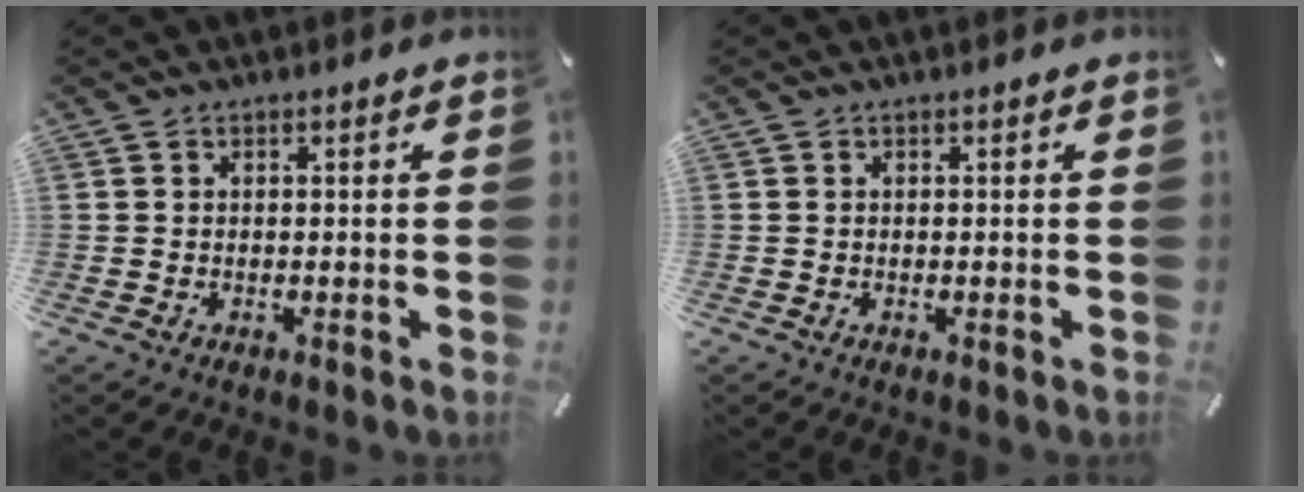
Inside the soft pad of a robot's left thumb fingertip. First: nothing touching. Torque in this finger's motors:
{"motor_torque": [0.00, 0.00, 0.03, 0.03, 0.00]}